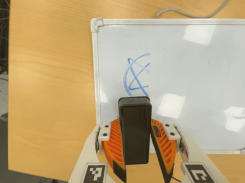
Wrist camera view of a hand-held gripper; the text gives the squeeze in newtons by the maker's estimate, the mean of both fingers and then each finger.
{"total": 6.9, "left": 7.4, "right": 6.4}